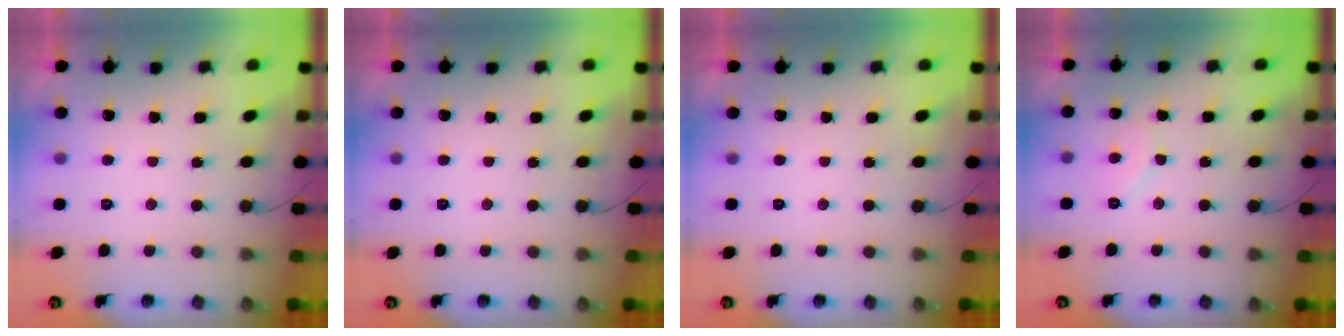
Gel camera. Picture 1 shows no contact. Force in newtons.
{"total": 0.0}
{"total": 1.7, "press": 1.7, "slide": 0.1}
{"total": 6.9, "press": 6.9, "slide": 0.7}